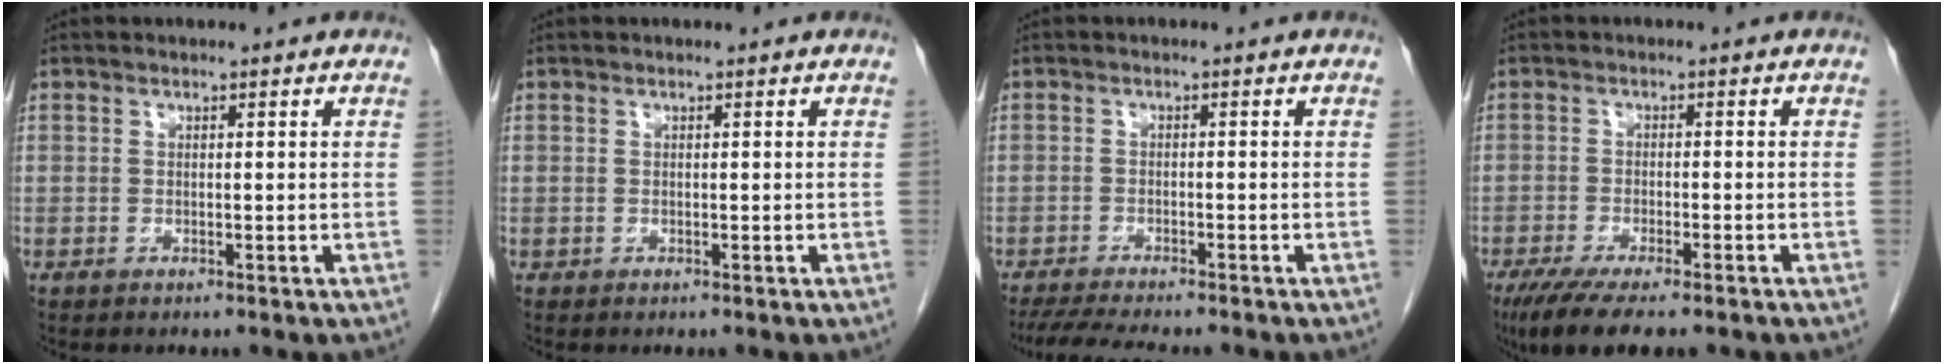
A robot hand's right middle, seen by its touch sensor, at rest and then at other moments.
{"total": 0.0}
{"total": 8.8, "force": [-7.7, 1.0, 4.2], "torque": [-0.063, -0.014, -0.118]}
{"total": 10.1, "force": [-7.5, 2.1, 6.3], "torque": [-0.093, -0.018, -0.115]}